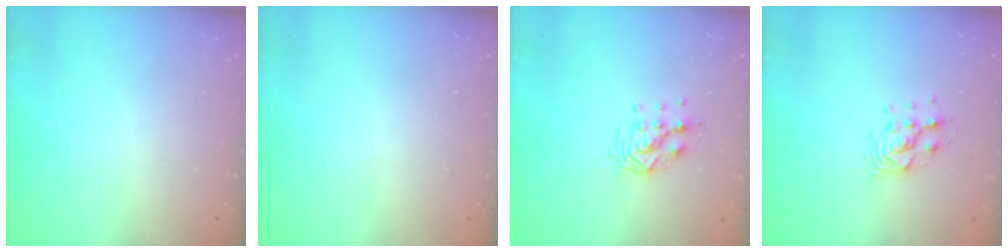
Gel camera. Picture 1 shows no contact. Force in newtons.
{"total": 0.0}
{"total": 9.2, "press": 9.2, "slide": 0.5}
{"total": 9.0, "press": 8.9, "slide": 1.5}